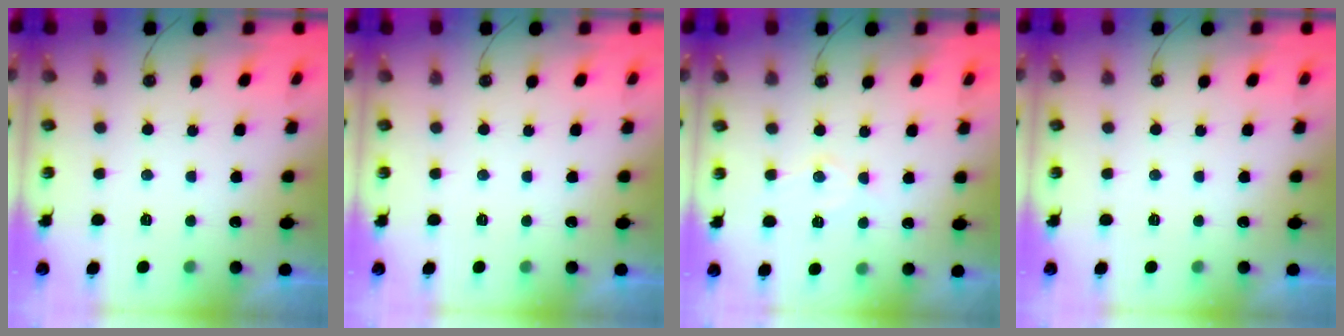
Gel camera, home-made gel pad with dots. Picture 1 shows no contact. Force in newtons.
{"total": 0.0}
{"total": 6.8, "press": 6.7, "slide": 0.4}
{"total": 0.0}